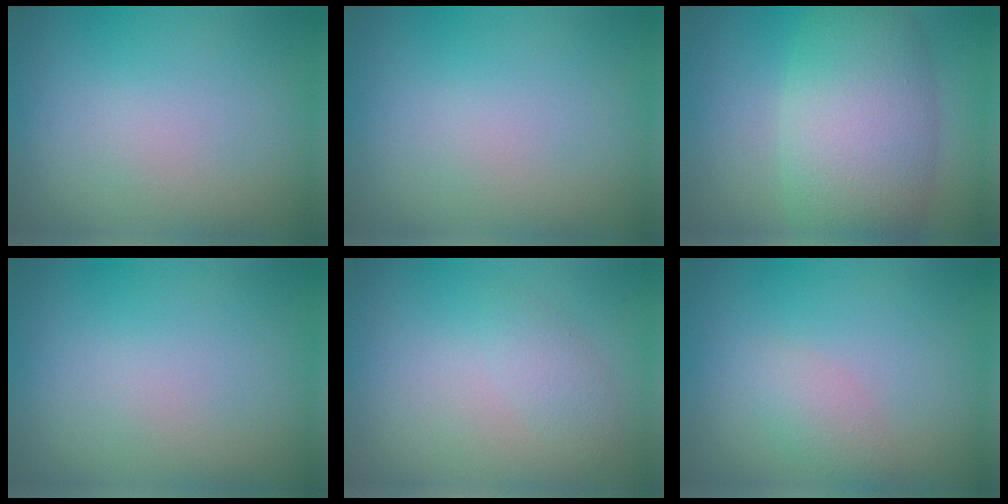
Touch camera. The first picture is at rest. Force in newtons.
{"total": 0.0}
{"total": 8.8, "press": 8.8, "slide": 0.5}
{"total": 0.0}
{"total": 1.5, "press": 1.5, "slide": 0.1}
{"total": 1.5, "press": 1.5, "slide": 0.0}